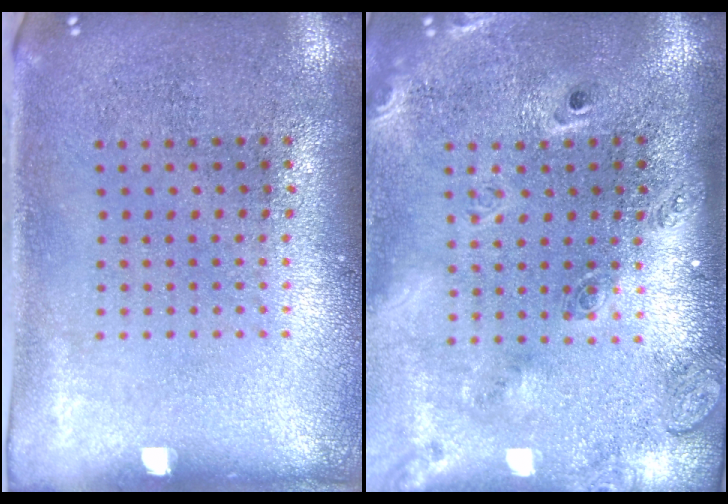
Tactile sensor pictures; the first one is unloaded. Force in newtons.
{"total": 2.5, "press": 1.8, "slide": 1.7}